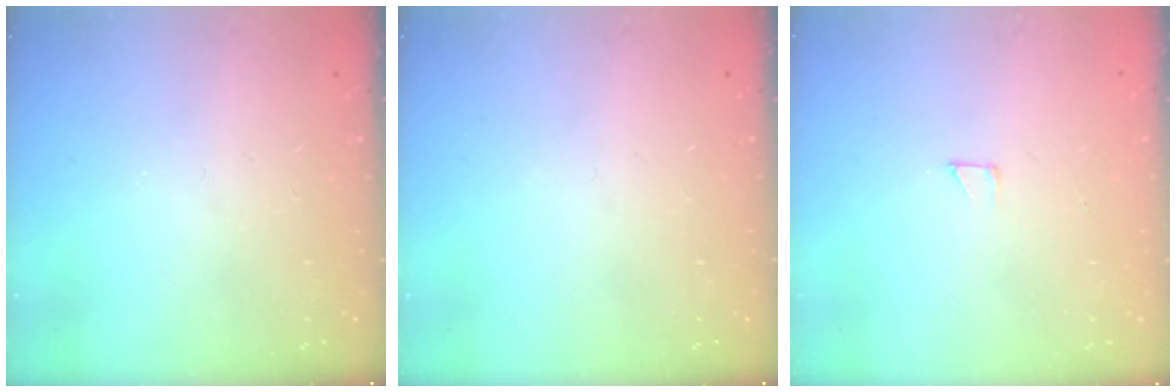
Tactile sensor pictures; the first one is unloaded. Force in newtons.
{"total": 0.0}
{"total": 1.7, "press": 1.7, "slide": 0.1}